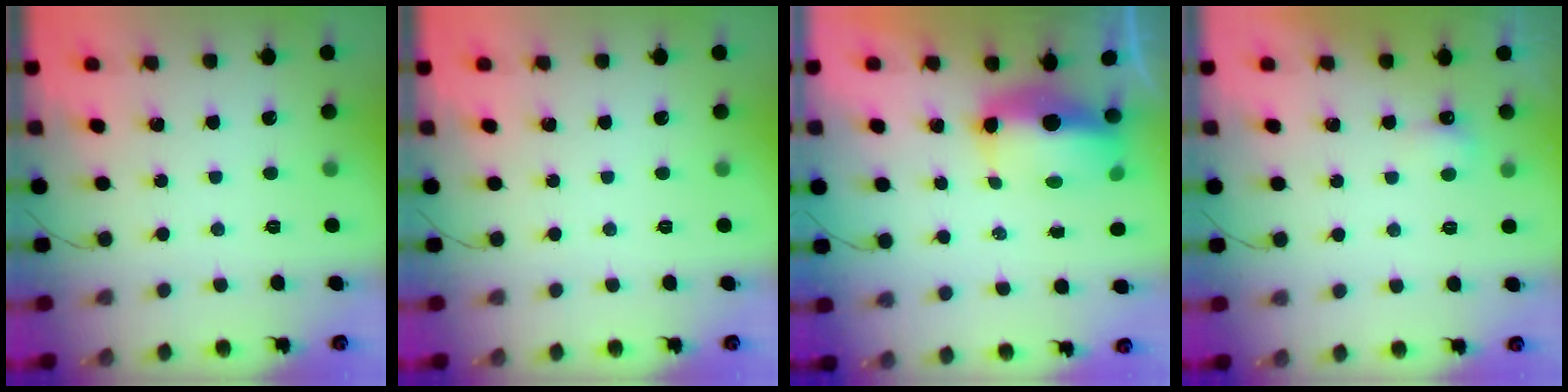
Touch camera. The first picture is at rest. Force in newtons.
{"total": 0.0}
{"total": 8.9, "press": 8.7, "slide": 1.8}
{"total": 3.0, "press": 3.0, "slide": 0.6}